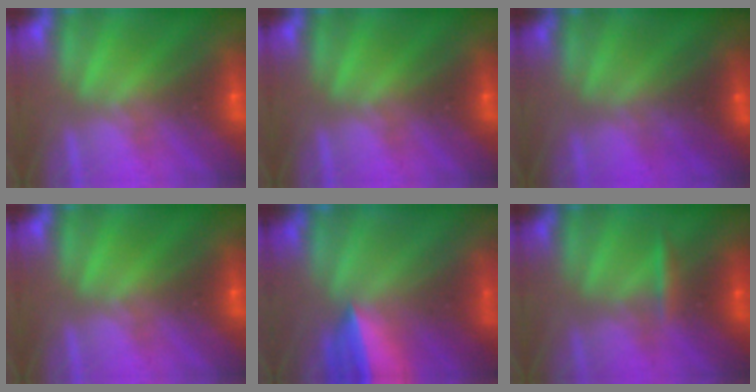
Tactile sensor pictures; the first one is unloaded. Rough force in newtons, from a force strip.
{"total": 0.0}
{"total": 2.2}
{"total": 0.0}
{"total": 7.1}
{"total": 2.4}